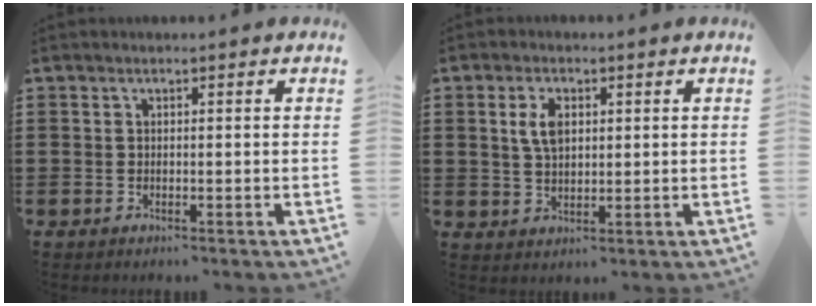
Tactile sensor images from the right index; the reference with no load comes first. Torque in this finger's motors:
{"motor_torque": [0.21, 0.07, 0.11, 0.10]}